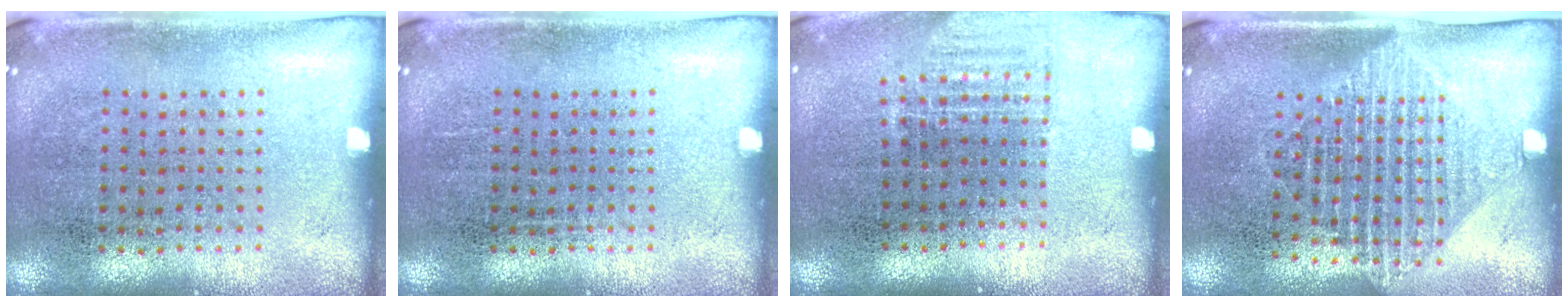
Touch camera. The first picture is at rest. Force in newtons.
{"total": 0.0}
{"total": 0.9, "press": 0.9, "slide": 0.3}
{"total": 1.5, "press": 1.2, "slide": 0.9}